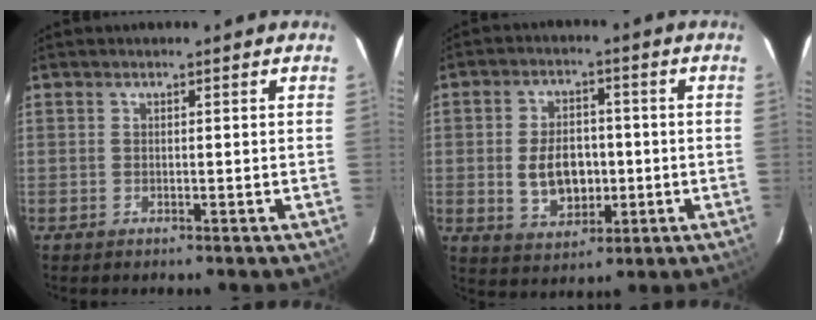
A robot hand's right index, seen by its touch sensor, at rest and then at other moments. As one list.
[{"total": 9.1, "force": [-1.1, 6.1, 6.6], "torque": [-0.133, 0.006, -0.006]}]